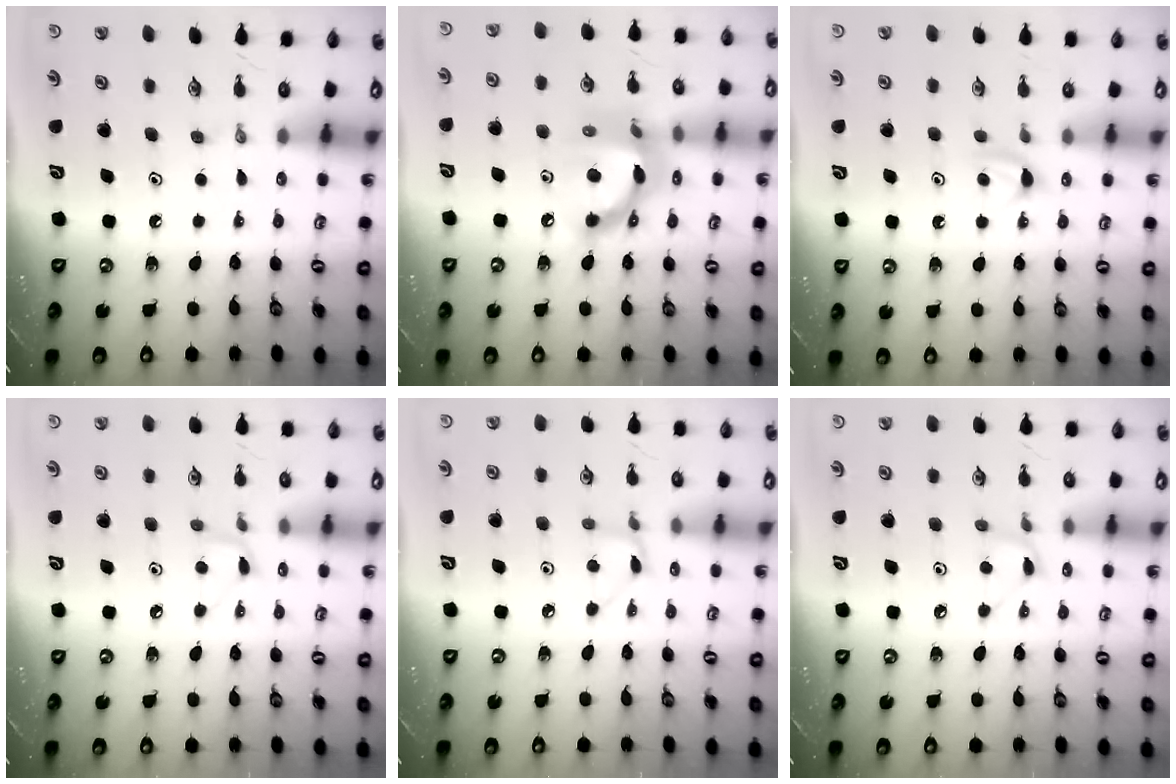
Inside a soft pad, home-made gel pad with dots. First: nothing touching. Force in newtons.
{"total": 13.4, "press": 13.4, "slide": 1.0}
{"total": 3.4, "press": 3.4, "slide": 0.5}
{"total": 5.8, "press": 5.8, "slide": 0.6}
{"total": 3.3, "press": 3.3, "slide": 0.4}
{"total": 5.0, "press": 5.0, "slide": 0.6}